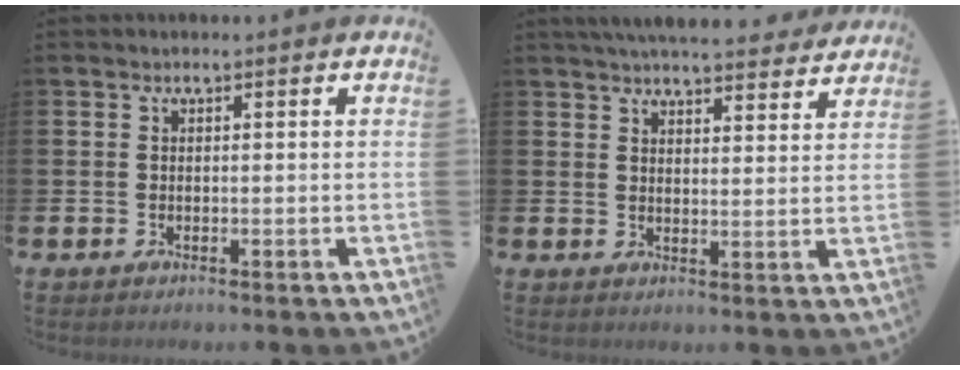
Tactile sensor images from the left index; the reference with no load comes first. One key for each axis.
{"total": 5.8, "fx": 5.7, "fy": 0.7, "fz": 1.0, "tx": -0.023, "ty": -0.032, "tz": 0.102}